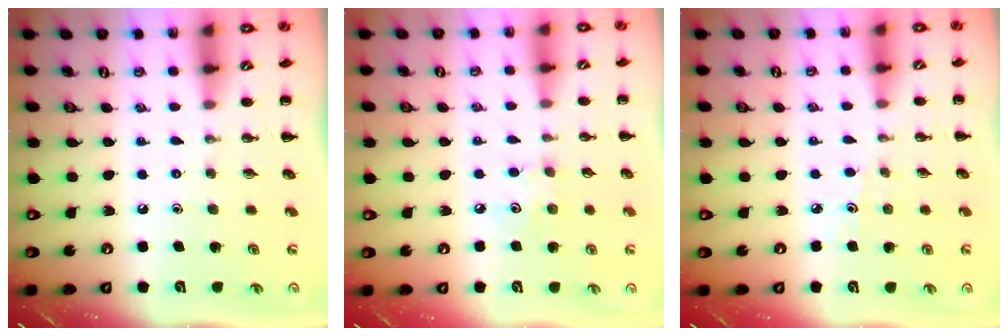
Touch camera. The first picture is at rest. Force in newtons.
{"total": 4.3, "press": 4.3, "slide": 0.9}
{"total": 2.8, "press": 2.6, "slide": 0.9}